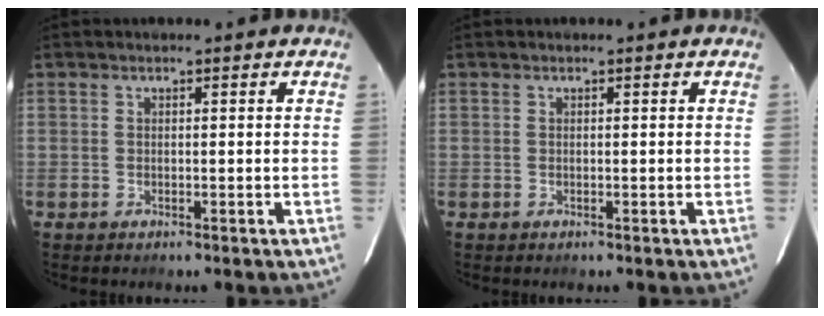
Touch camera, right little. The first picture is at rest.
{"total": 0.0}